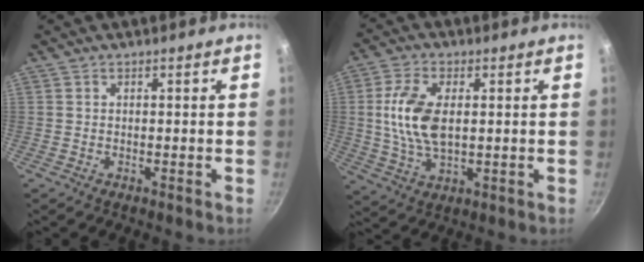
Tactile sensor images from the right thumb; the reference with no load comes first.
{"total": 11.0, "force": [1.2, 6.0, 9.2], "torque": [-0.180, 0.001, 0.023]}